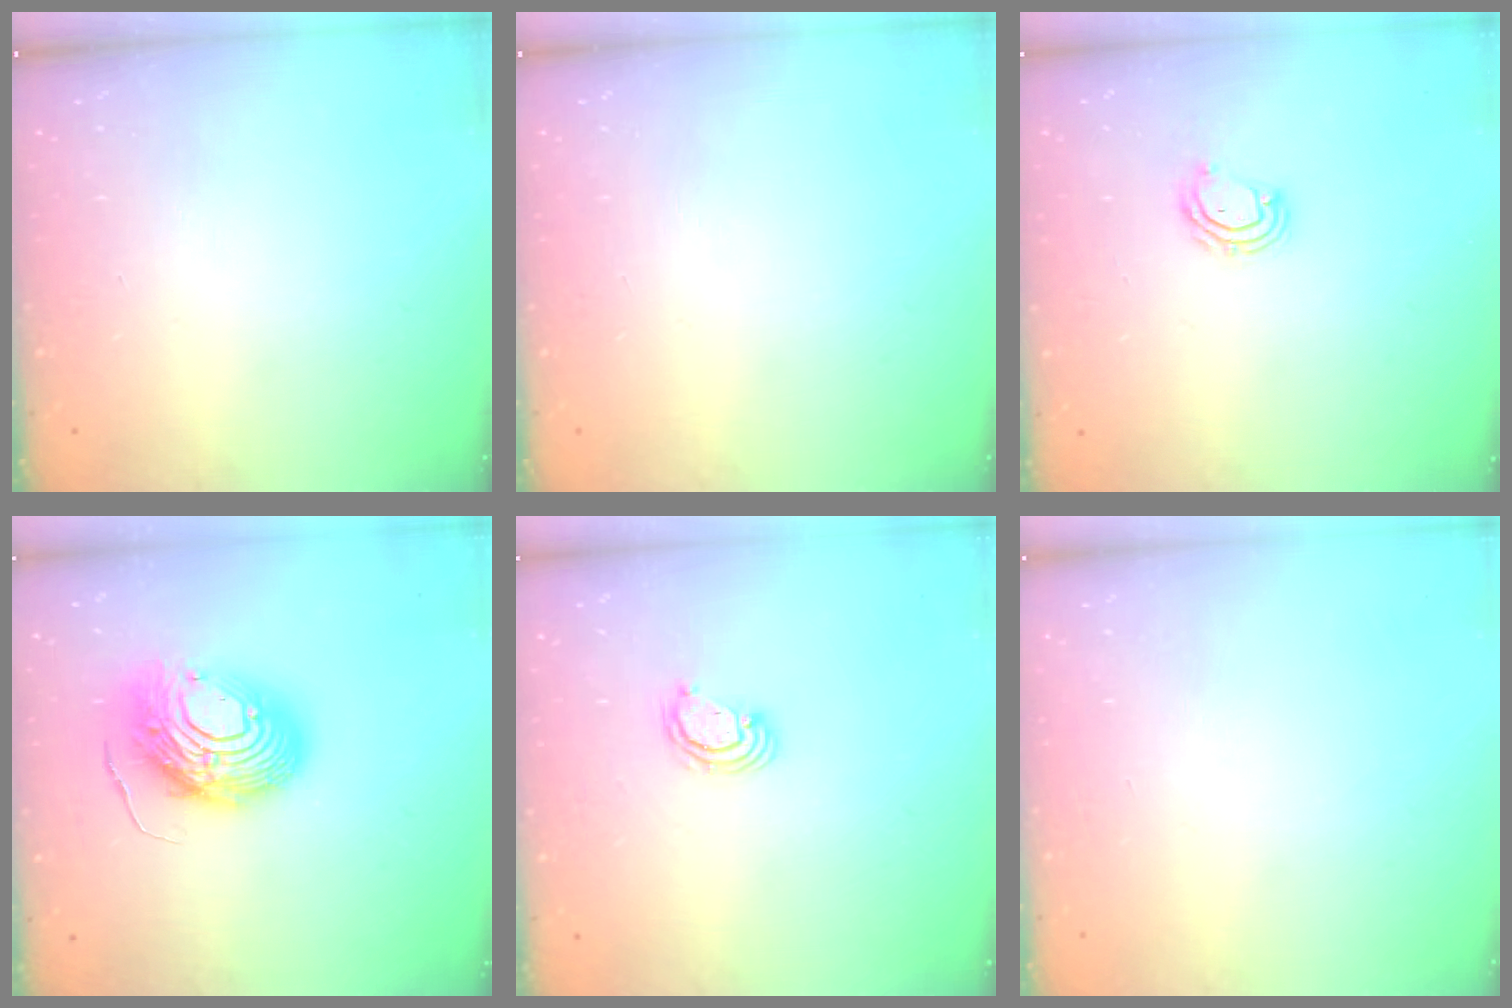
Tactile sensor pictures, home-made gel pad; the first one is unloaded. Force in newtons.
{"total": 0.0}
{"total": 5.0, "press": 4.9, "slide": 0.3}
{"total": 14.3, "press": 14.3, "slide": 1.4}
{"total": 3.5, "press": 3.5, "slide": 0.3}
{"total": 0.0}